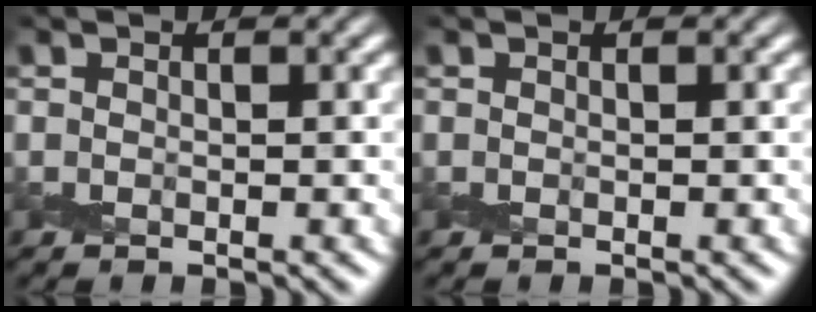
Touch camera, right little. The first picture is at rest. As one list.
[{"total": 0.0}]